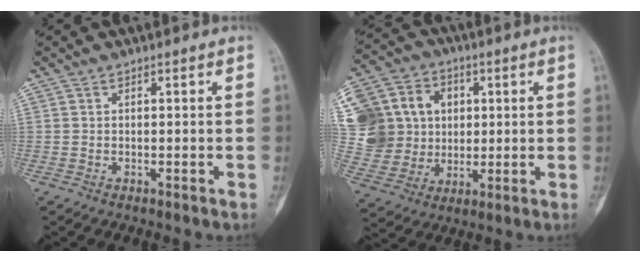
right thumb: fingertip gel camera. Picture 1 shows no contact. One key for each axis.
{"total": 22.0, "fx": 4.1, "fy": 19.1, "fz": 10.2, "tx": -0.201, "ty": 0.040, "tz": 0.094}